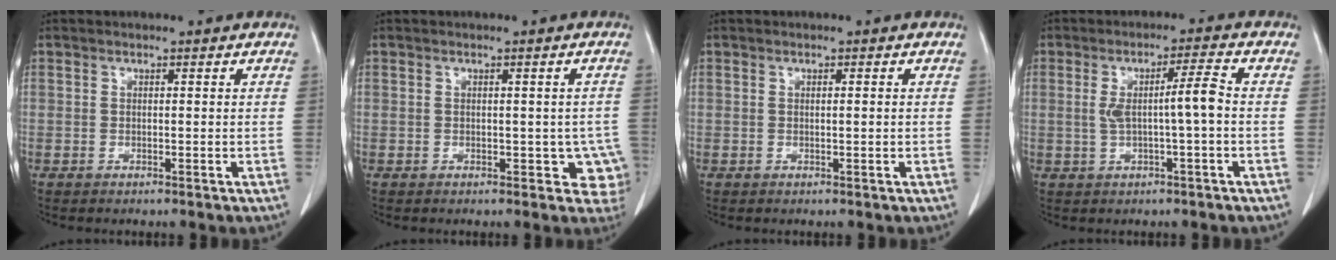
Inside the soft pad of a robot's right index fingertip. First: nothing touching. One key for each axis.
{"total": 4.2, "fx": -0.7, "fy": 2.9, "fz": 2.9, "tx": -0.005, "ty": 0.012, "tz": -0.004}
{"total": 0.6, "fx": 0.0, "fy": 0.0, "fz": 0.6, "tx": -0.012, "ty": 0.000, "tz": 0.002}
{"total": 5.5, "fx": -0.2, "fy": -0.1, "fz": 5.5, "tx": -0.094, "ty": 0.014, "tz": 0.002}